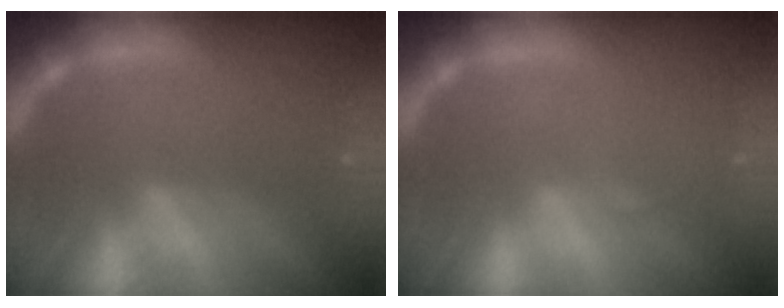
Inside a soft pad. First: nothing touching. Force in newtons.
{"total": 2.4}